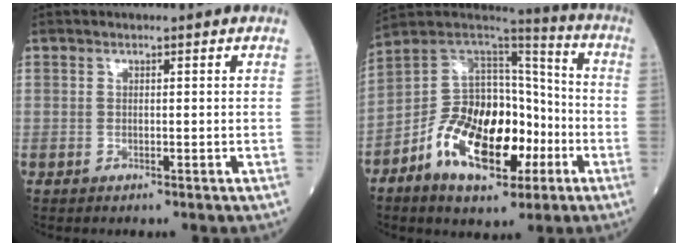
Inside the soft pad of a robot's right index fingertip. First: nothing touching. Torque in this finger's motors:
{"motor_torque": [0.80, -0.32, 0.53, 0.11]}